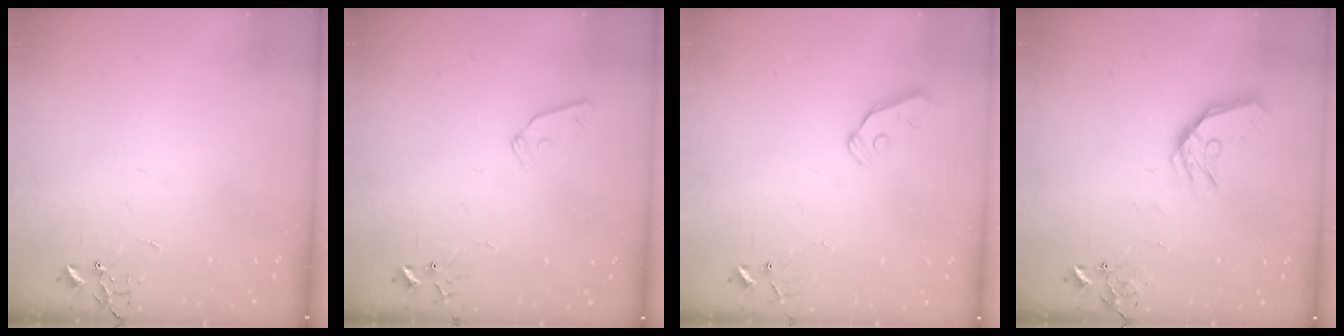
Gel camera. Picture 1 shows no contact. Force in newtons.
{"total": 7.3, "press": 7.3, "slide": 0.7}
{"total": 5.3, "press": 5.3, "slide": 0.4}
{"total": 12.5, "press": 12.4, "slide": 0.9}